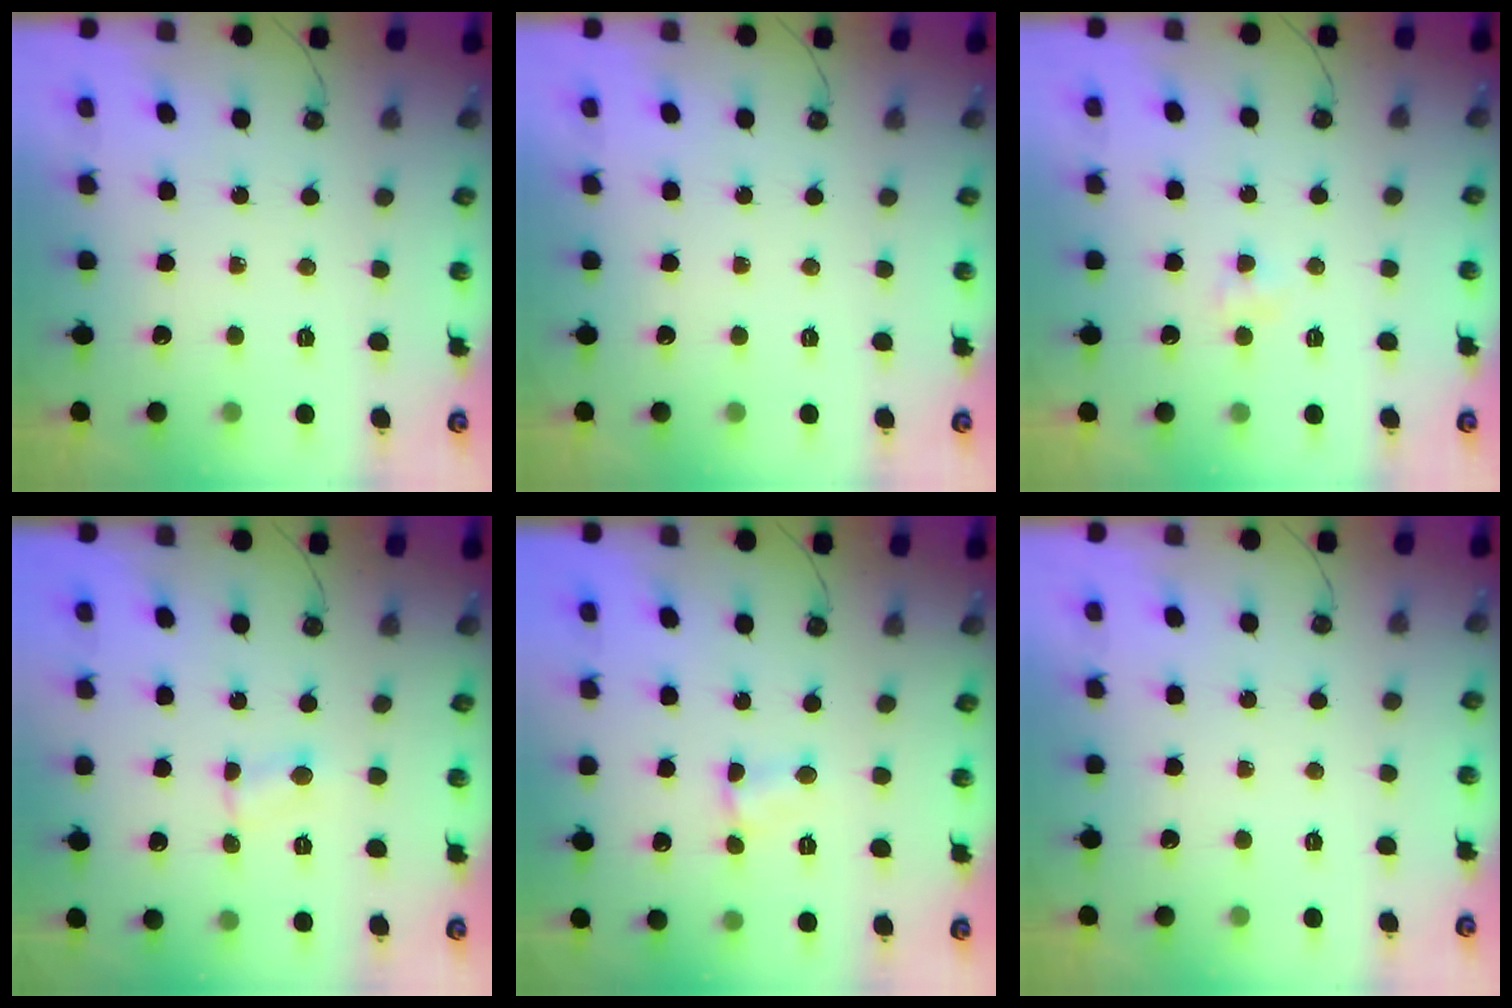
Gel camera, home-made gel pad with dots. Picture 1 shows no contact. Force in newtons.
{"total": 0.0}
{"total": 2.4, "press": 2.3, "slide": 0.3}
{"total": 2.3, "press": 2.2, "slide": 0.5}
{"total": 2.8, "press": 2.8, "slide": 0.4}
{"total": 0.0}